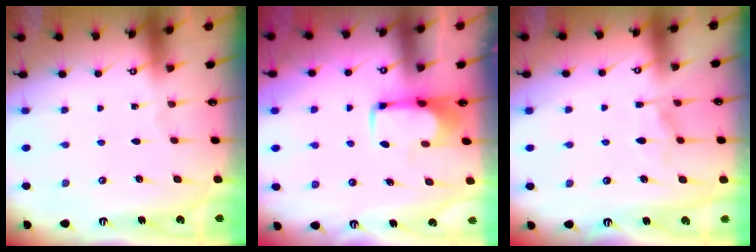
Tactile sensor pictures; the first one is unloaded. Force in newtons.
{"total": 1.8, "press": 1.7, "slide": 0.5}
{"total": 7.1, "press": 7.1, "slide": 0.7}